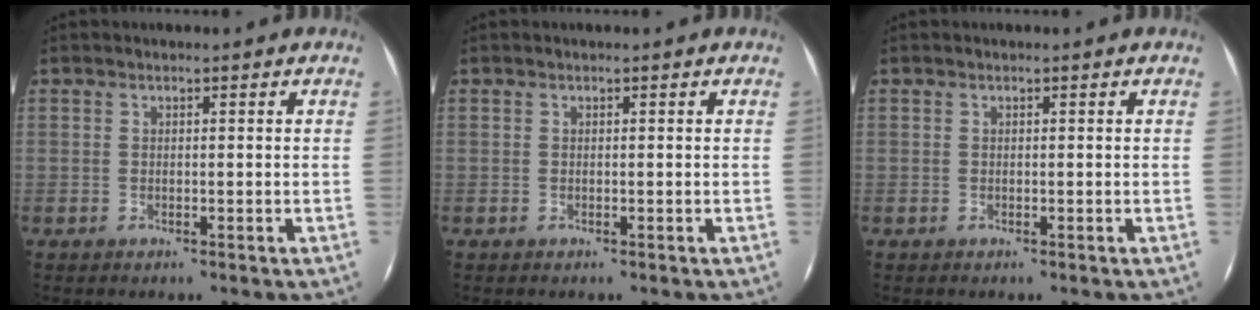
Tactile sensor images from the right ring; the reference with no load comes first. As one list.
[{"total": 0.0}, {"total": 0.0}]